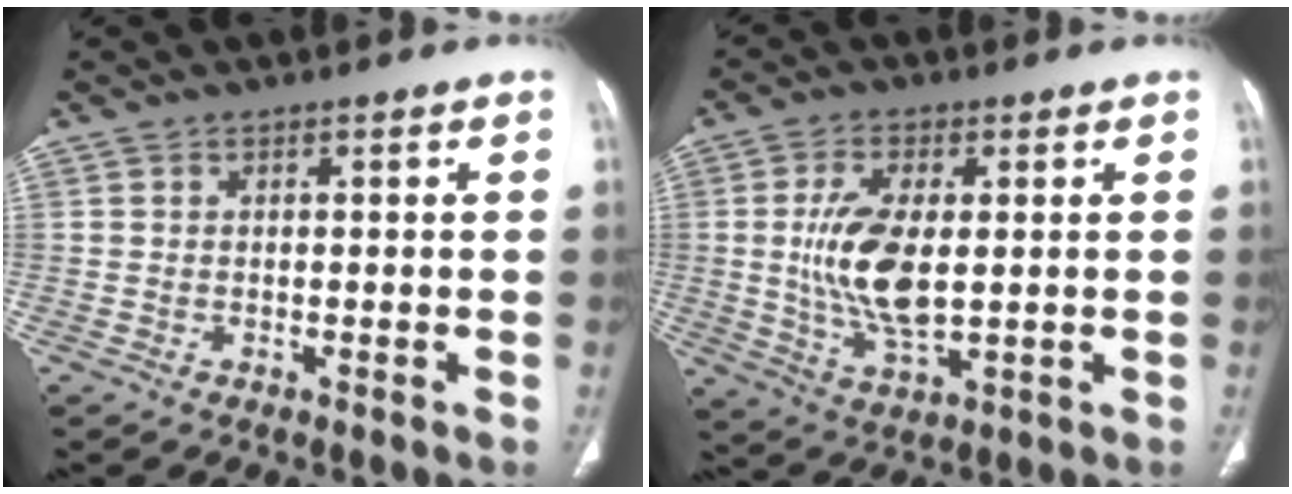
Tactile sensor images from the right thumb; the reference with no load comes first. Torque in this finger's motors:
{"motor_torque": [1.03, 2.48, 1.43, -0.41, 0.50]}